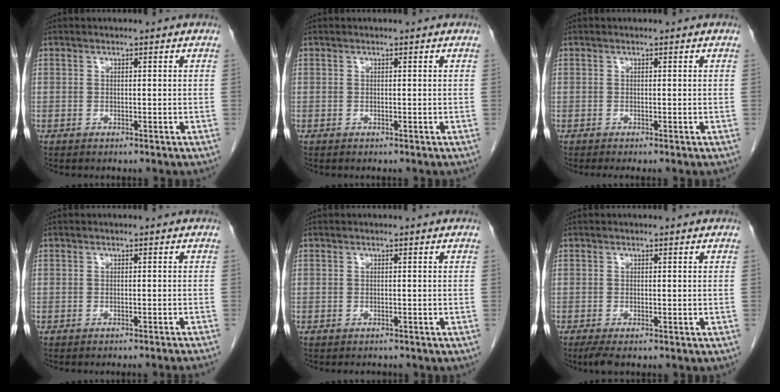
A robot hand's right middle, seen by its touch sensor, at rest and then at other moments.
{"total": 0.0}
{"total": 1.0, "force": [-0.7, -0.2, 0.6], "torque": [-0.009, 0.000, -0.011]}
{"total": 5.3, "force": [-4.9, -1.1, 1.7], "torque": [-0.009, -0.011, -0.056]}
{"total": 1.7, "force": [-1.5, 0.6, 0.3], "torque": [-0.008, -0.002, -0.018]}
{"total": 2.1, "force": [-1.5, 0.4, 1.5], "torque": [-0.031, -0.008, -0.027]}